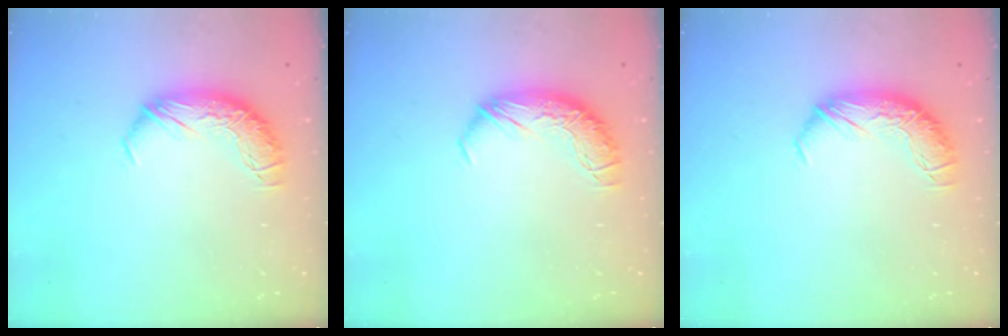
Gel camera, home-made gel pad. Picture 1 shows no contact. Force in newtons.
{"total": 0.0}
{"total": 0.0}